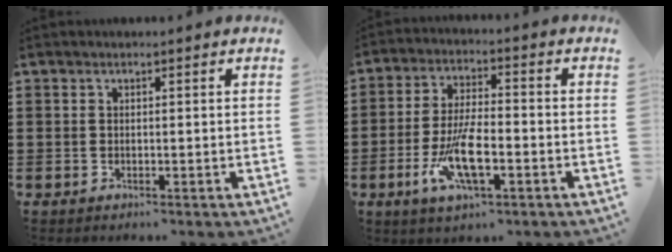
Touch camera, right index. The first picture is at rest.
{"total": 9.4, "force": [-3.2, 3.0, 8.3], "torque": [-0.177, -0.015, -0.059]}